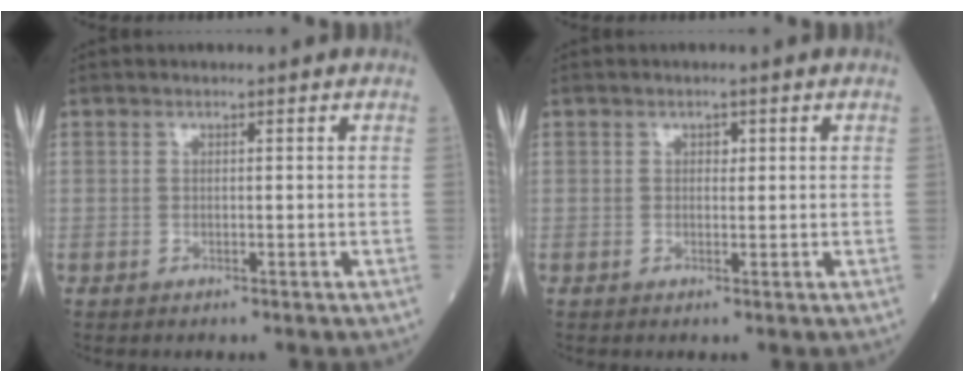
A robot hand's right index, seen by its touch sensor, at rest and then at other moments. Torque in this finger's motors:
{"motor_torque": [0.00, 0.08, -0.06, -0.01]}